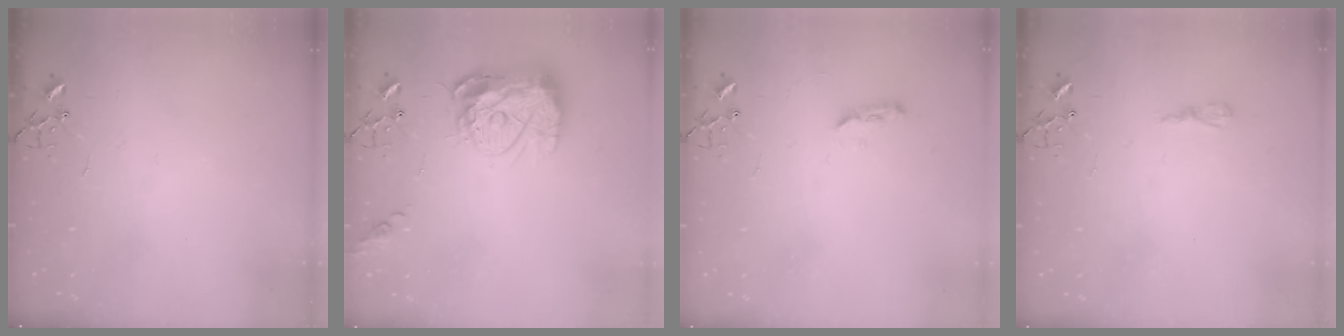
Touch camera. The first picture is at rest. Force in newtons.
{"total": 14.4, "press": 14.4, "slide": 1.3}
{"total": 5.3, "press": 5.2, "slide": 0.6}
{"total": 4.8, "press": 4.7, "slide": 0.6}